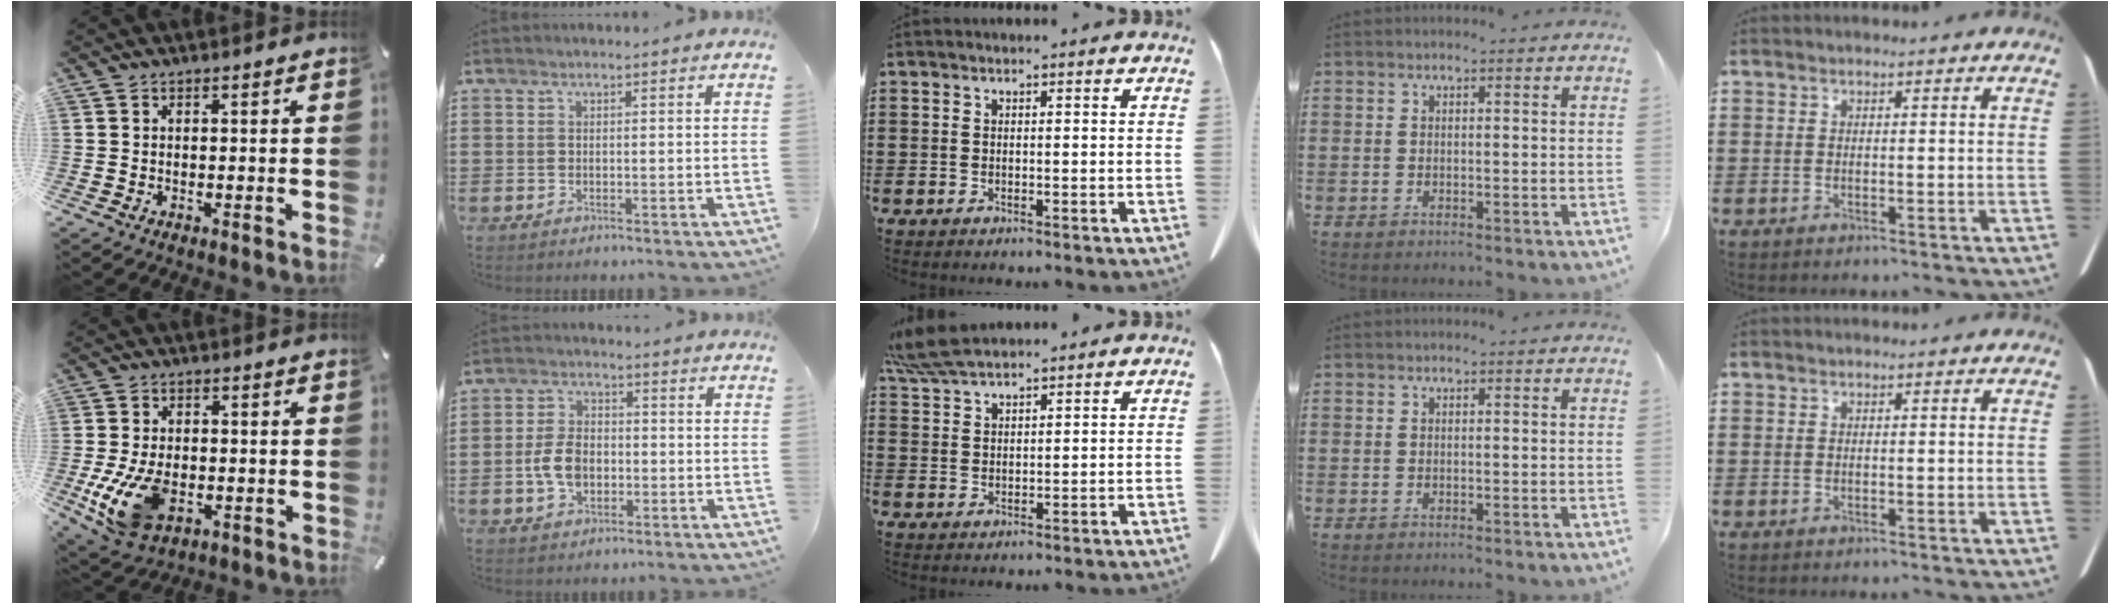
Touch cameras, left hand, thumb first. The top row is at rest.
{"thumb": {"total": 12.4, "force": [-3.3, 8.0, 9.0], "torque": [-0.189, -0.003, -0.055]}, "index": {"total": 5.8, "force": [-1.4, 3.8, 4.2], "torque": [-0.104, 0.001, -0.032]}, "middle": {"total": 6.1, "force": [5.2, 1.0, 2.9], "torque": [-0.071, -0.009, 0.101]}}